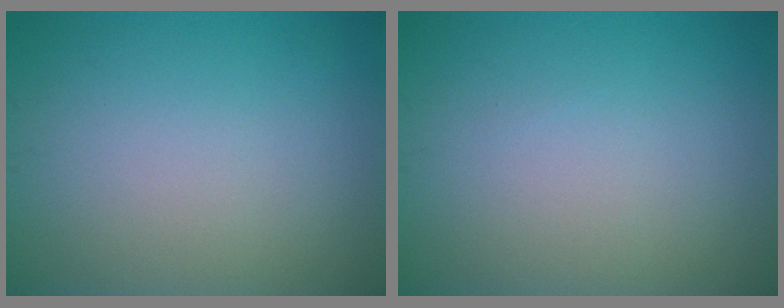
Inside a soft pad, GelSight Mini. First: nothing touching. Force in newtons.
{"total": 0.0}